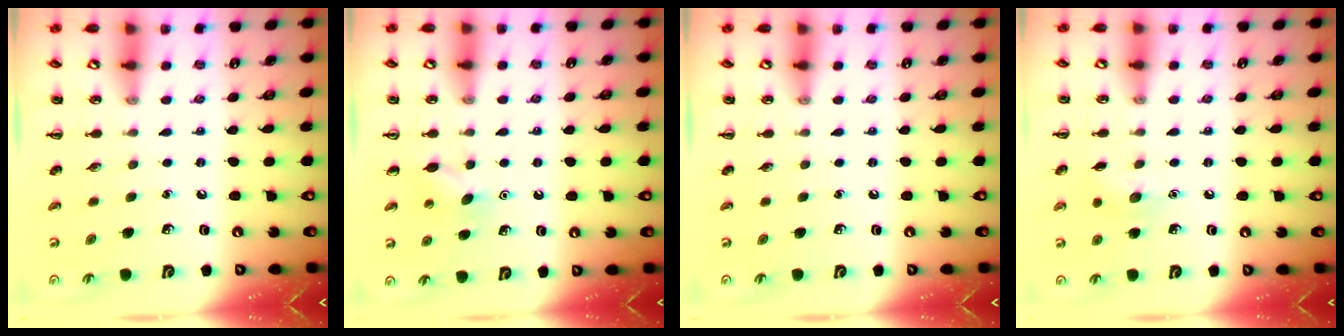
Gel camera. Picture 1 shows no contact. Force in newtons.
{"total": 4.6, "press": 4.5, "slide": 1.2}
{"total": 0.0}
{"total": 6.6, "press": 6.4, "slide": 1.5}